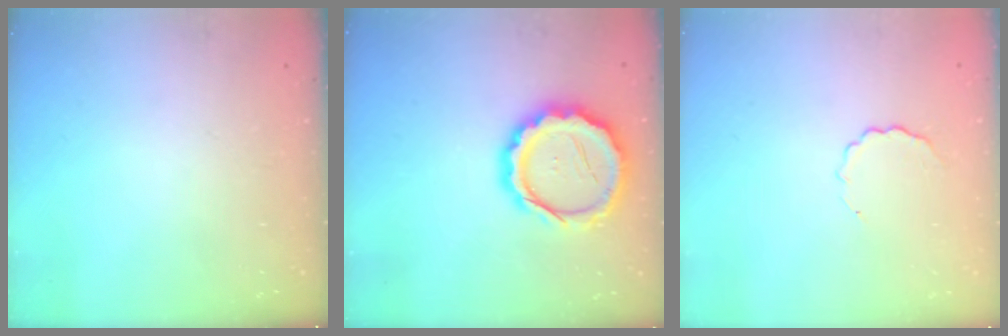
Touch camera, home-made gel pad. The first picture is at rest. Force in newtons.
{"total": 16.6, "press": 16.3, "slide": 3.3}
{"total": 3.9, "press": 3.8, "slide": 0.9}